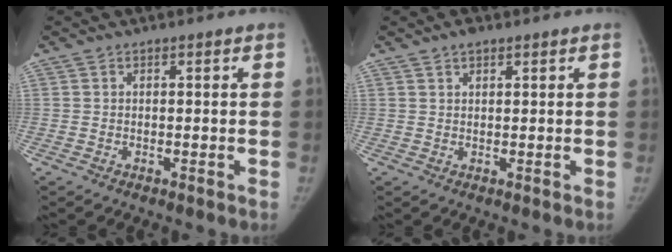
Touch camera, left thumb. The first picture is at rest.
{"total": 2.0, "force": [1.4, 0.9, 1.1], "torque": [-0.015, -0.004, 0.023]}